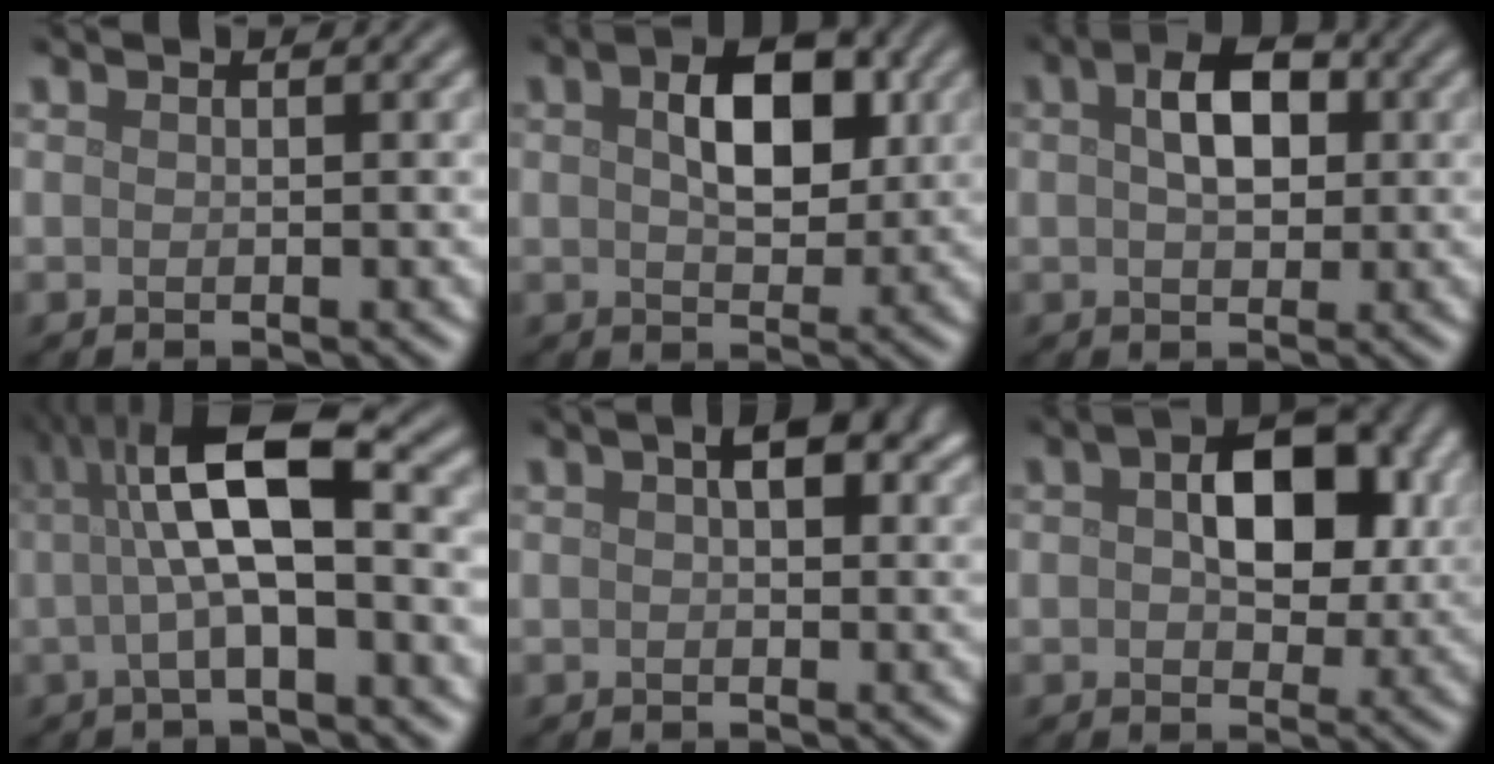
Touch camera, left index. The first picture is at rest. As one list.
[{"total": 6.1, "force": [1.3, 3.5, 4.8], "torque": [-0.080, 0.005, 0.018]}, {"total": 5.0, "force": [1.0, 3.0, 3.8], "torque": [-0.064, 0.009, 0.009]}, {"total": 8.2, "force": [1.0, 2.2, 7.8], "torque": [-0.134, 0.016, 0.009]}, {"total": 3.2, "force": [1.0, 1.6, 2.6], "torque": [-0.030, 0.007, 0.010]}, {"total": 8.2, "force": [1.6, 5.0, 6.4], "torque": [-0.087, 0.008, 0.017]}]